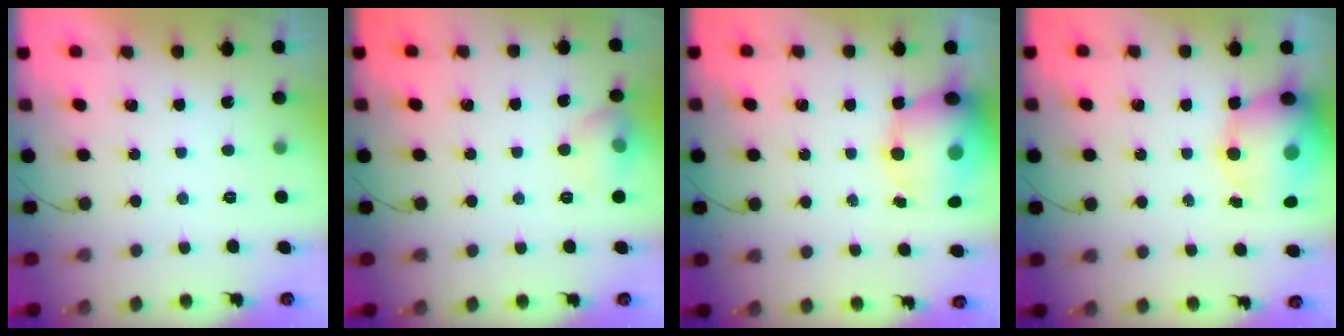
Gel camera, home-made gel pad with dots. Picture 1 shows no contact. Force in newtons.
{"total": 9.6, "press": 7.7, "slide": 5.6}
{"total": 16.3, "press": 15.9, "slide": 3.8}
{"total": 16.3, "press": 15.9, "slide": 3.8}